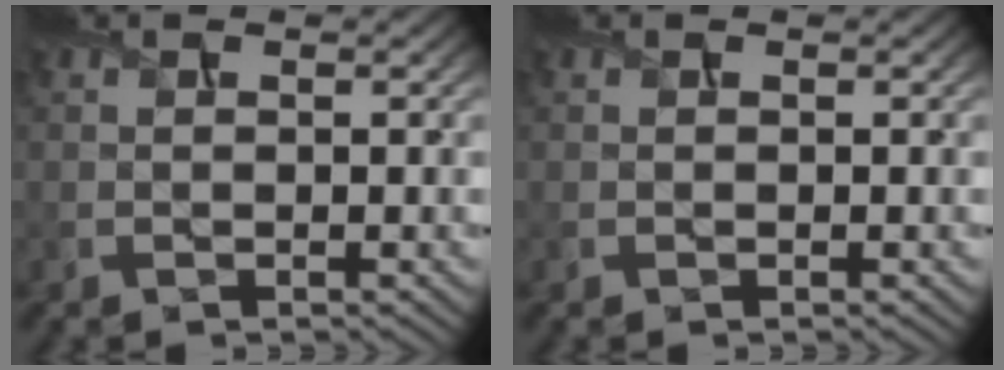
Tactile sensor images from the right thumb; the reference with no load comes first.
{"total": 0.0}